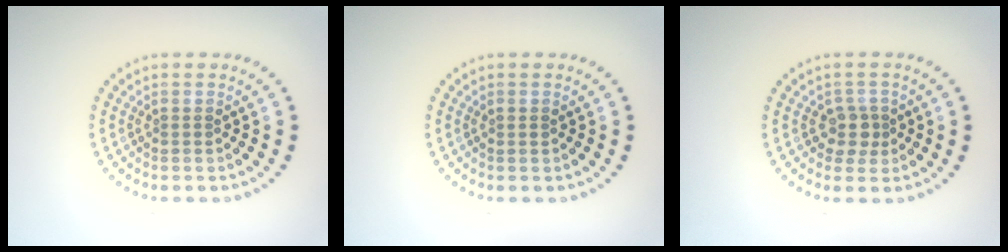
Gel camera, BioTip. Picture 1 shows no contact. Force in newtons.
{"total": 0.6, "press": 0.6, "slide": 0.1}
{"total": 2.0, "press": 1.6, "slide": 1.1}